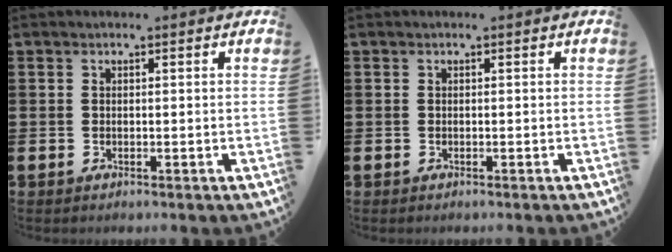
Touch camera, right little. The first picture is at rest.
{"total": 0.0}